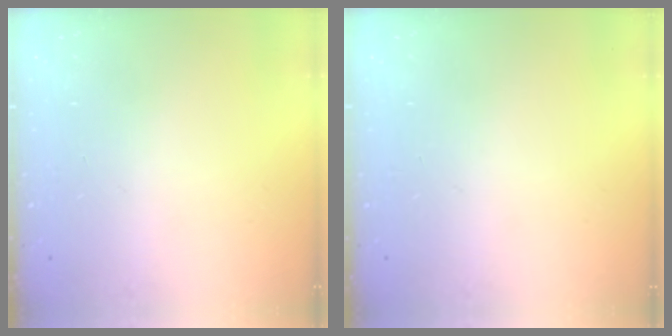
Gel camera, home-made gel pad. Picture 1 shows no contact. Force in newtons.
{"total": 0.0}